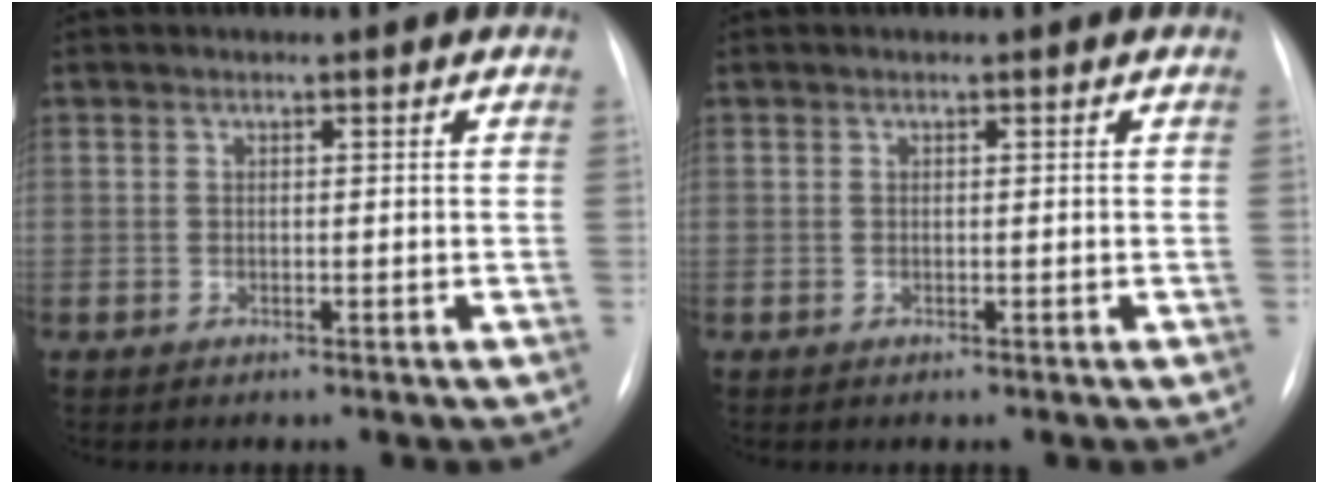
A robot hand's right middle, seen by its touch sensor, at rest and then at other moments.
{"total": 0.0}